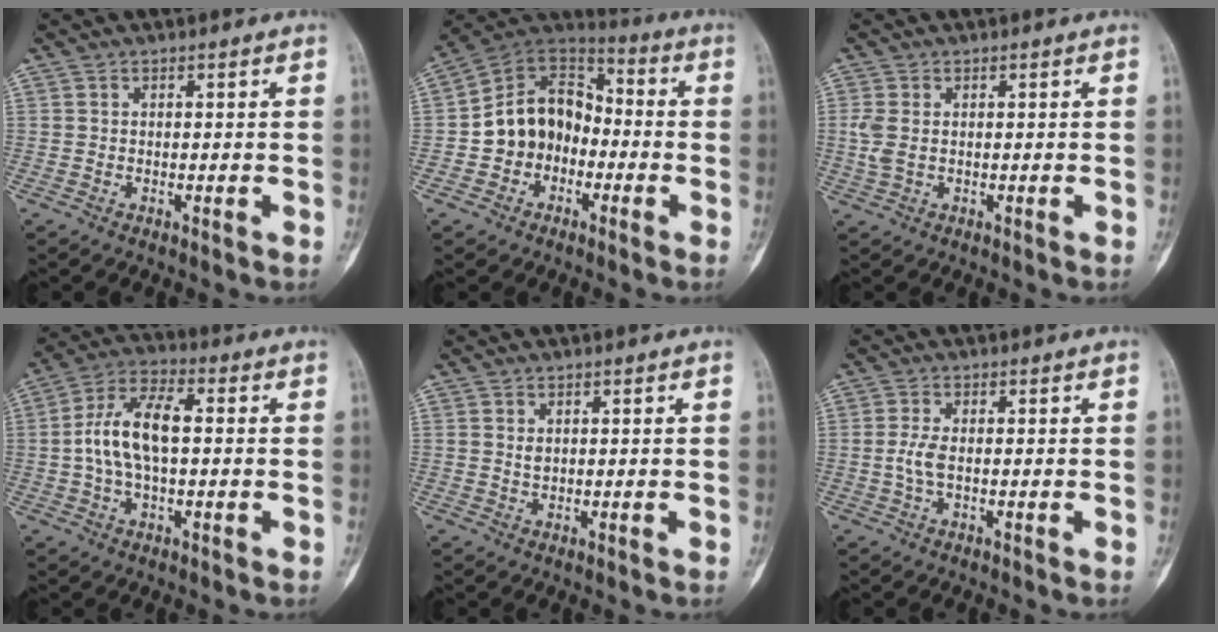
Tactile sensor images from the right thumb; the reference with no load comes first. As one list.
[{"total": 13.4, "force": [-2.7, 10.8, 7.5], "torque": [-0.091, 0.056, -0.060]}, {"total": 3.2, "force": [0.1, 1.9, 2.5], "torque": [-0.079, 0.002, 0.004]}, {"total": 11.4, "force": [0.2, 5.6, 9.9], "torque": [-0.198, 0.030, -0.001]}, {"total": 1.1, "force": [0.3, 0.8, 0.7], "torque": [-0.007, -0.001, 0.007]}, {"total": 2.8, "force": [-0.4, 1.1, 2.6], "torque": [-0.068, -0.001, -0.009]}]